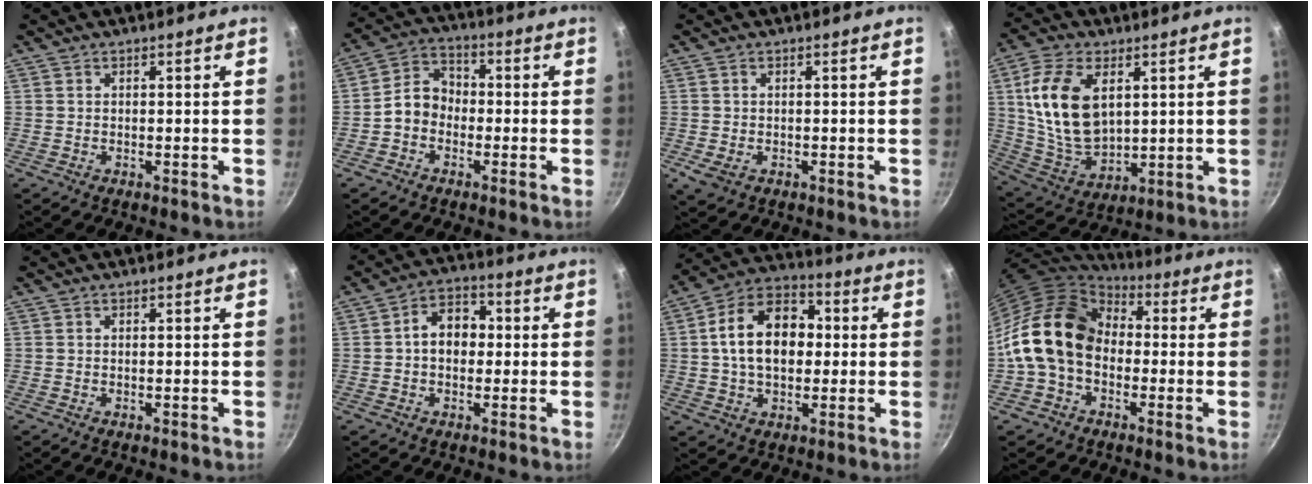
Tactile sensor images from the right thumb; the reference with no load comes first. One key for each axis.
{"total": 6.7, "fx": -1.7, "fy": 5.3, "fz": 3.6, "tx": -0.039, "ty": 0.030, "tz": -0.048}
{"total": 2.7, "fx": -0.9, "fy": 1.9, "fz": 1.7, "tx": -0.034, "ty": -0.005, "tz": -0.010}
{"total": 16.4, "fx": 4.3, "fy": 9.8, "fz": 12.5, "tx": -0.223, "ty": -0.020, "tz": 0.096}
{"total": 0.0}
{"total": 8.2, "fx": 0.4, "fy": 6.1, "fz": 5.5, "tx": -0.049, "ty": 0.021, "tz": -0.006}
{"total": 15.8, "fx": 1.3, "fy": 10.8, "fz": 11.4, "tx": -0.155, "ty": 0.028, "tz": 0.005}
{"total": 16.6, "fx": -0.8, "fy": 12.7, "fz": 10.6, "tx": -0.167, "ty": 0.043, "tz": -0.029}